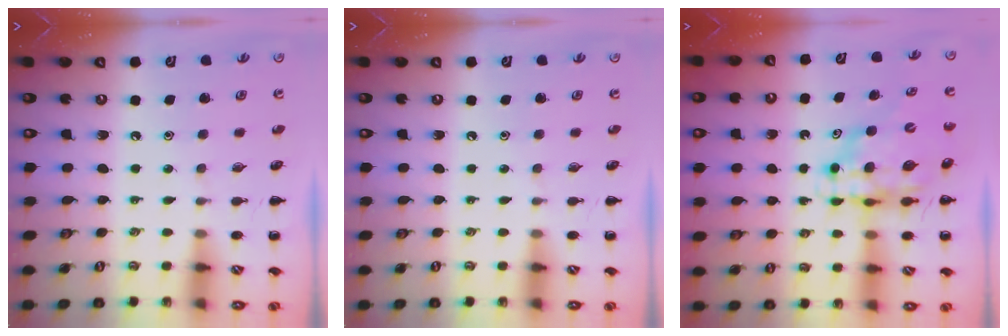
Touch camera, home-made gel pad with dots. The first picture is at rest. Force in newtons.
{"total": 0.0}
{"total": 11.4, "press": 10.8, "slide": 3.7}